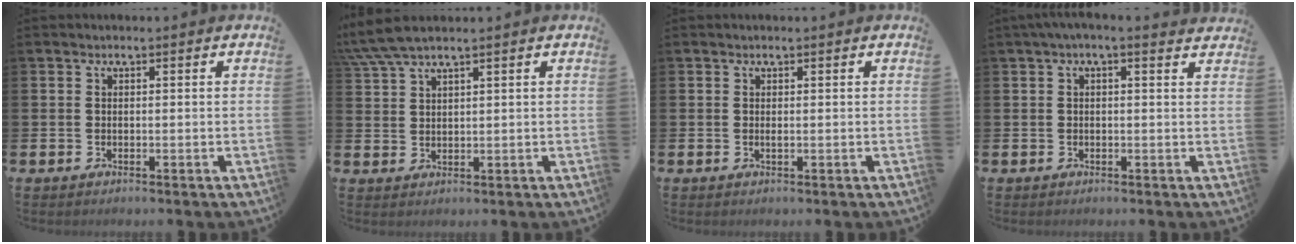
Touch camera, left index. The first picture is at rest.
{"total": 4.6, "force": [3.9, 0.4, 2.4], "torque": [-0.061, -0.003, 0.073]}
{"total": 0.0}
{"total": 1.3, "force": [0.9, 0.0, 0.9], "torque": [-0.016, -0.002, 0.015]}